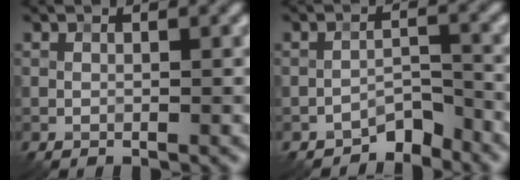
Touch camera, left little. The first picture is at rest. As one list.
[{"total": 3.4, "force": [-3.0, 1.2, 1.2], "torque": [-0.012, 0.010, -0.055]}]